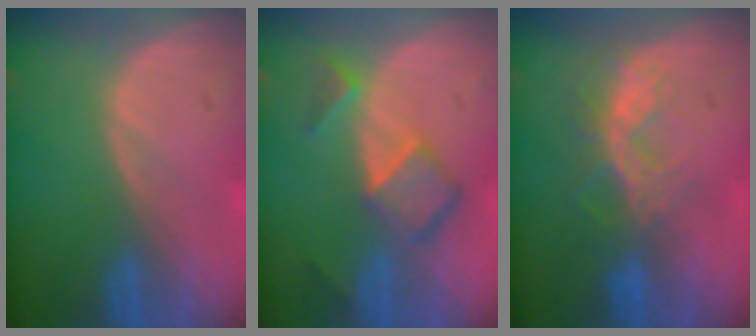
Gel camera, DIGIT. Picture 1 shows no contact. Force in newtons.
{"total": 6.9, "press": 5.9, "slide": 3.6}
{"total": 6.5, "press": 5.9, "slide": 2.7}